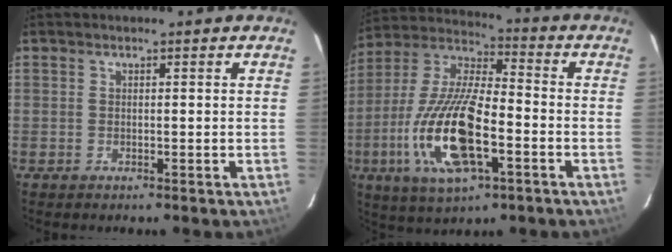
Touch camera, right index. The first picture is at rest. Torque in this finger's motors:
{"motor_torque": [2.14, 0.00, 1.05, 0.21]}